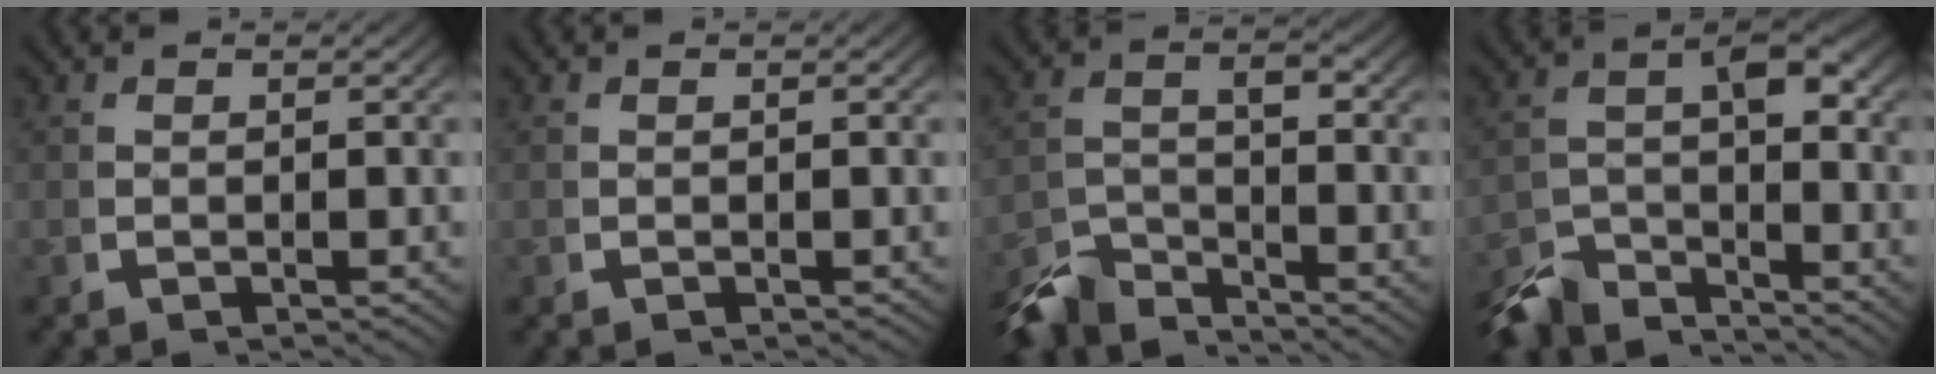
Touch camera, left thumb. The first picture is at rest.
{"total": 0.0}
{"total": 6.1, "force": [-4.9, 2.5, 2.7], "torque": [-0.032, -0.024, -0.087]}
{"total": 7.3, "force": [-4.3, 3.6, 4.7], "torque": [-0.060, -0.023, -0.075]}